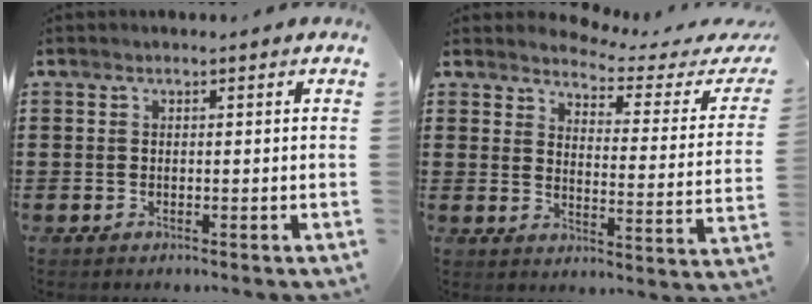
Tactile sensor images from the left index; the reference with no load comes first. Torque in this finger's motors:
{"motor_torque": [1.10, -1.04, 0.10, 0.00]}